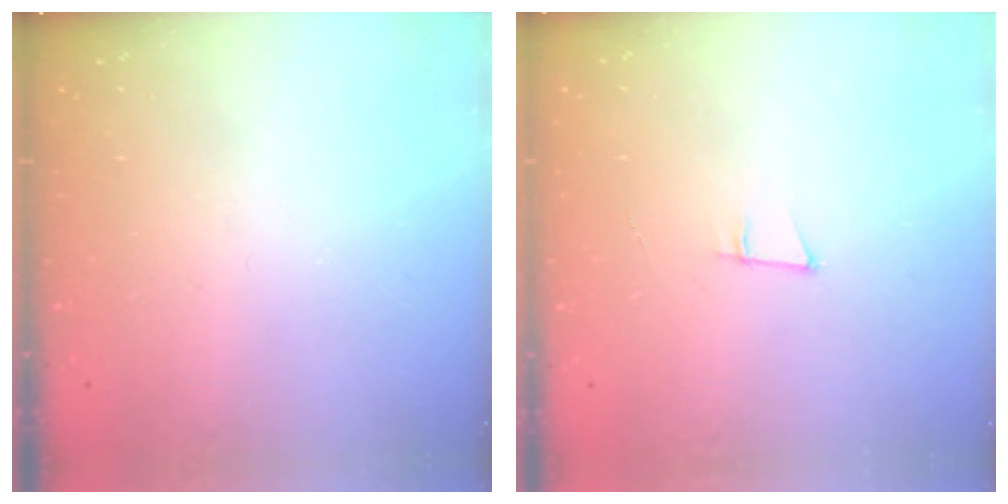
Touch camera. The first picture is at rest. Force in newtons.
{"total": 5.7, "press": 4.9, "slide": 2.8}